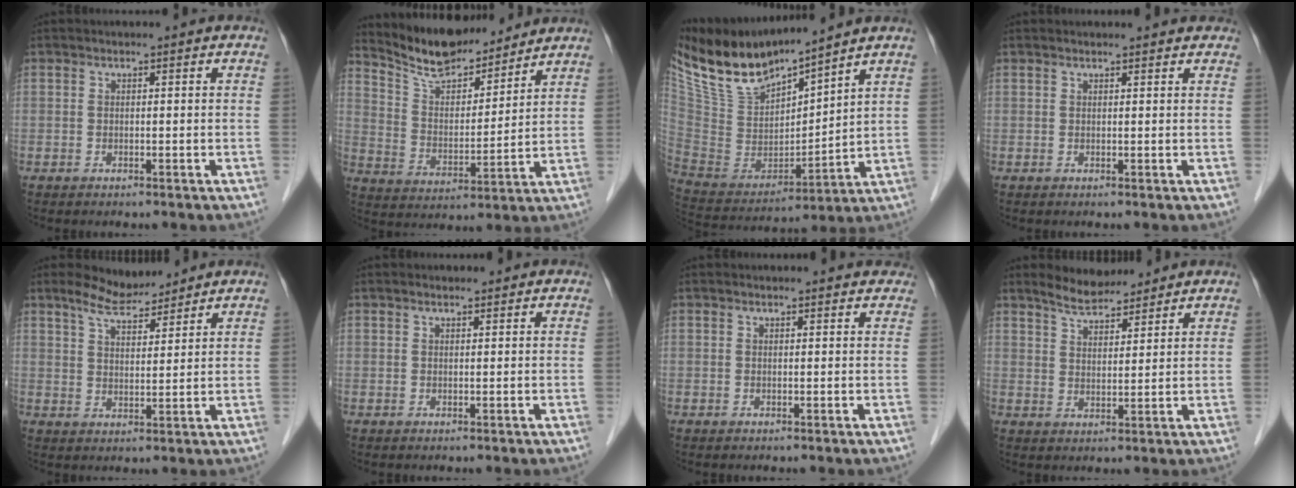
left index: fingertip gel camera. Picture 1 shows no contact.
{"total": 11.6, "force": [11.0, 2.4, 2.9], "torque": [-0.058, 0.006, 0.203]}
{"total": 15.2, "force": [13.7, 2.0, 6.4], "torque": [-0.142, 0.001, 0.276]}
{"total": 3.7, "force": [3.5, 0.8, 0.8], "torque": [-0.009, 0.017, 0.033]}
{"total": 5.6, "force": [5.2, 1.0, 1.8], "torque": [-0.045, 0.012, 0.100]}
{"total": 1.1, "force": [1.0, 0.4, 0.4], "torque": [-0.015, 0.009, 0.016]}
{"total": 4.3, "force": [4.1, 1.1, 0.8], "torque": [-0.003, 0.012, 0.034]}
{"total": 5.6, "force": [5.3, 1.2, 1.5], "torque": [-0.040, 0.013, 0.100]}